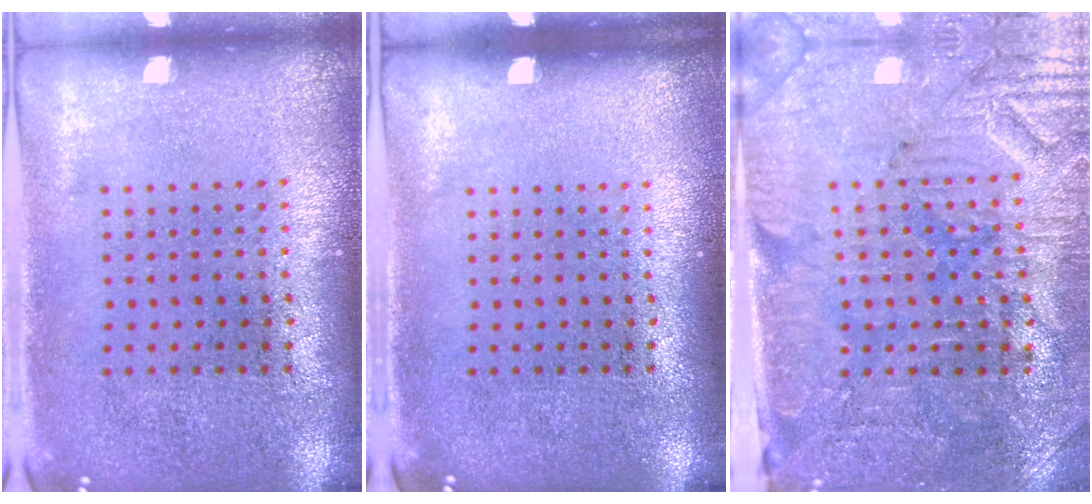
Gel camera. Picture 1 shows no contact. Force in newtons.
{"total": 0.0}
{"total": 3.8, "press": 3.5, "slide": 1.3}